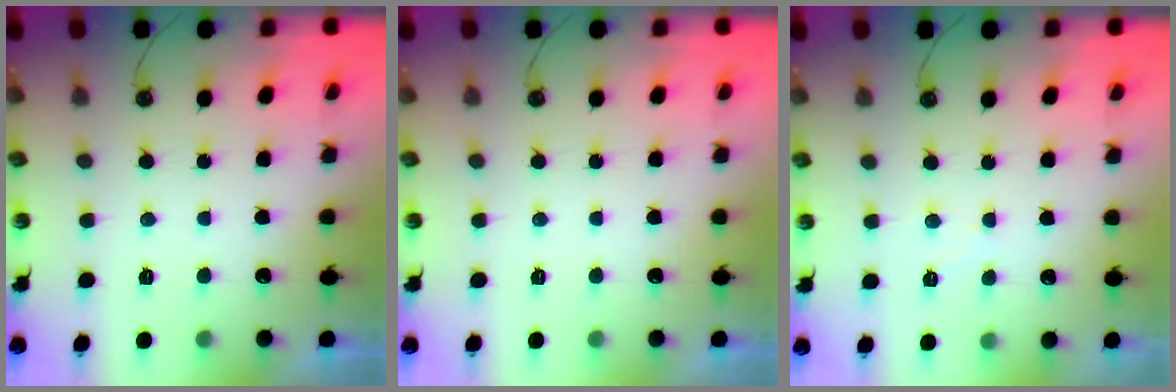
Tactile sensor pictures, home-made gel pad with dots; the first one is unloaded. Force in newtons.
{"total": 0.0}
{"total": 4.3, "press": 4.2, "slide": 0.7}